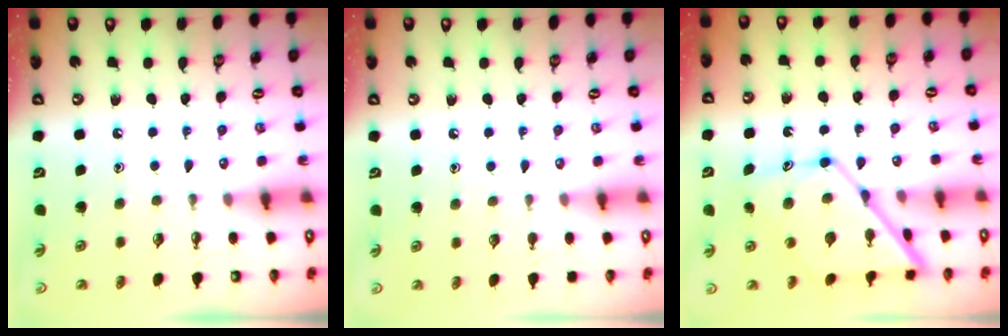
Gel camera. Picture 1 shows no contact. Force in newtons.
{"total": 3.3, "press": 3.3, "slide": 0.3}
{"total": 14.4, "press": 14.3, "slide": 1.1}